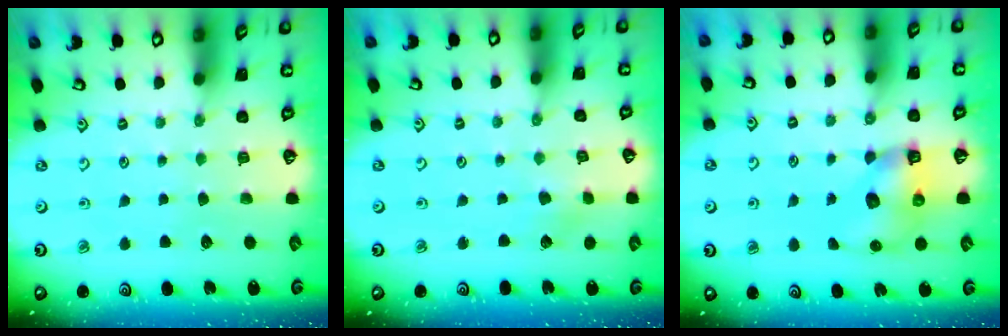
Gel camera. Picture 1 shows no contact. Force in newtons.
{"total": 1.8, "press": 1.8, "slide": 0.2}
{"total": 7.9, "press": 7.8, "slide": 0.9}